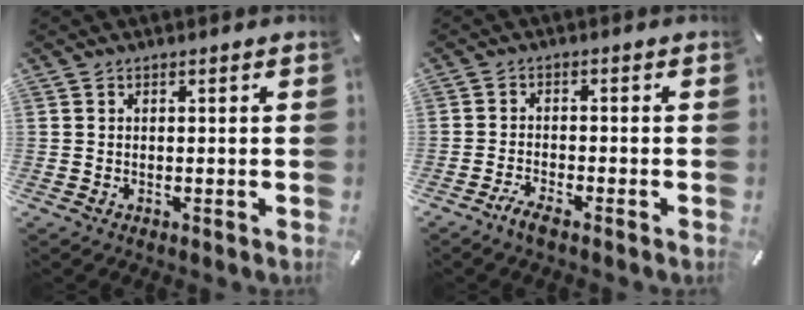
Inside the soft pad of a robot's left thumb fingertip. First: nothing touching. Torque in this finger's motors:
{"motor_torque": [-0.13, 0.15, 0.00, 0.01, 0.00]}